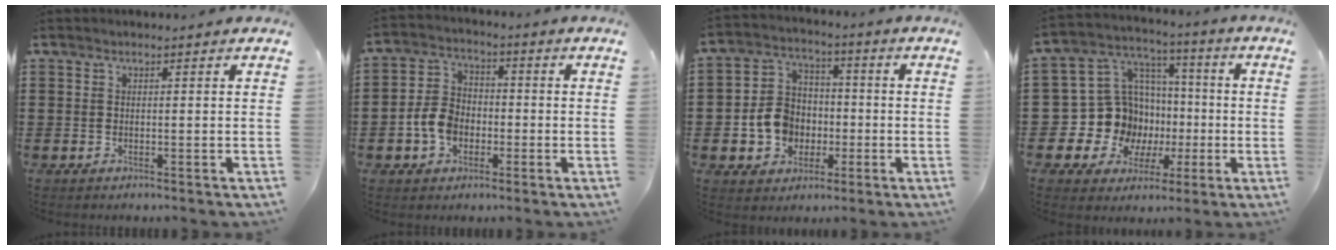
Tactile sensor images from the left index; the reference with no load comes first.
{"total": 6.1, "force": [-2.1, 4.5, 3.4], "torque": [-0.093, 0.006, -0.047]}
{"total": 8.3, "force": [-1.7, 7.4, 3.4], "torque": [-0.107, 0.021, -0.033]}
{"total": 13.1, "force": [-2.3, 12.2, 4.1], "torque": [-0.127, -0.012, -0.026]}